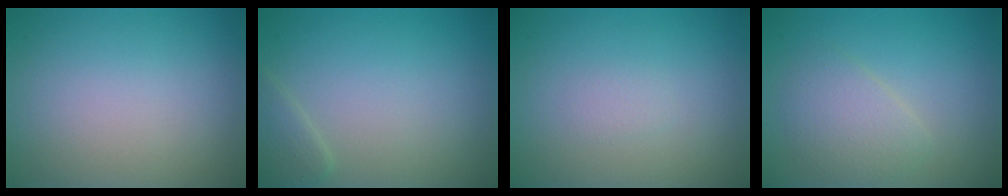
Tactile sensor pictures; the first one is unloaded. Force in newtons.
{"total": 1.4, "press": 1.4, "slide": 0.1}
{"total": 0.6, "press": 0.6, "slide": 0.1}
{"total": 2.8, "press": 2.8, "slide": 0.0}